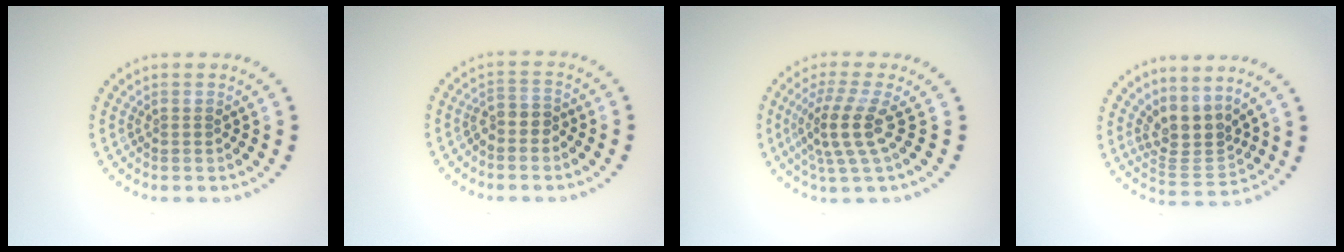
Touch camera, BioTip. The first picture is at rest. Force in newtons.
{"total": 1.8, "press": 1.6, "slide": 1.0}
{"total": 3.9, "press": 2.9, "slide": 2.6}
{"total": 3.4, "press": 2.5, "slide": 2.3}